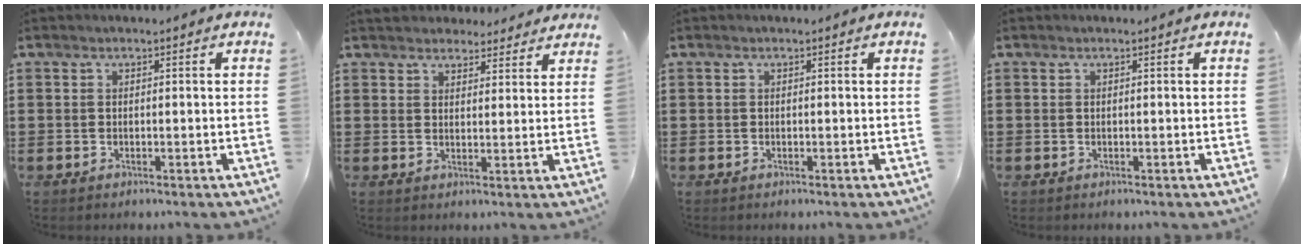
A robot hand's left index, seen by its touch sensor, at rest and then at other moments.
{"total": 3.7, "force": [3.5, 1.1, 0.1], "torque": [-0.005, -0.010, 0.066]}
{"total": 0.0}
{"total": 0.0}